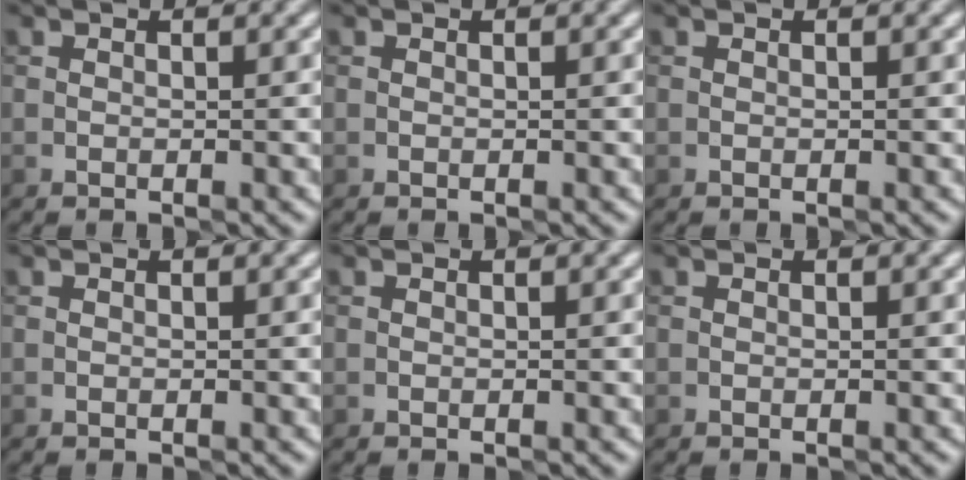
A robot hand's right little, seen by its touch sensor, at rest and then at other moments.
{"total": 0.0}
{"total": 0.0}
{"total": 0.0}
{"total": 0.0}
{"total": 0.0}